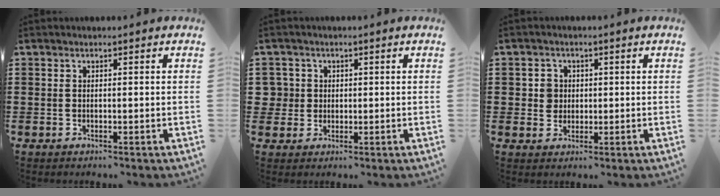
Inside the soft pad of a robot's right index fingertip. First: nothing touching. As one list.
[{"total": 2.9, "force": [0.3, 2.8, 0.4], "torque": [-0.029, 0.008, 0.002]}, {"total": 2.7, "force": [0.2, 2.6, 0.8], "torque": [-0.028, 0.011, 0.002]}]